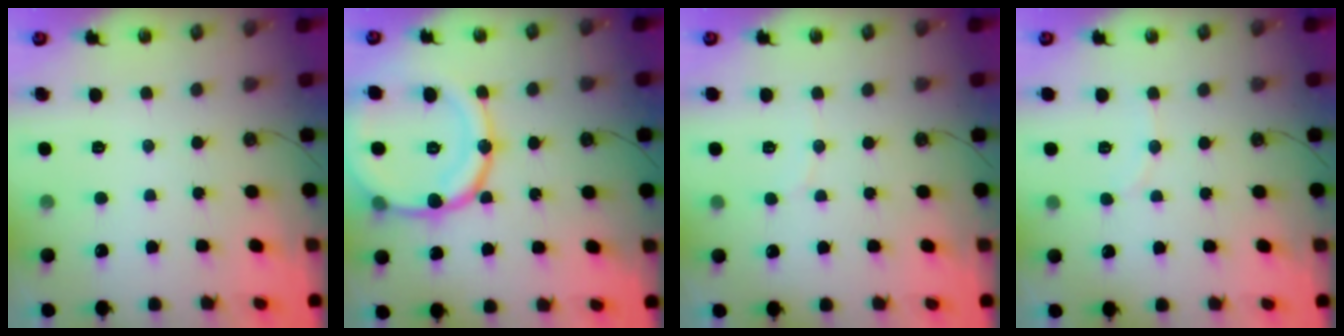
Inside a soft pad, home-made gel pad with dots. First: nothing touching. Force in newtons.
{"total": 20.9, "press": 20.7, "slide": 2.4}
{"total": 3.6, "press": 3.6, "slide": 0.5}
{"total": 4.1, "press": 4.1, "slide": 0.8}